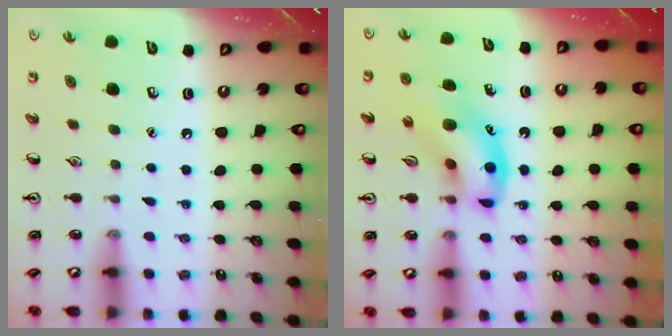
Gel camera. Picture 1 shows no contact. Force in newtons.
{"total": 11.1, "press": 10.8, "slide": 2.6}